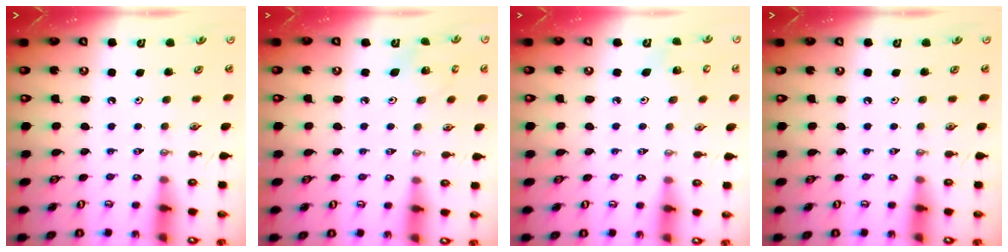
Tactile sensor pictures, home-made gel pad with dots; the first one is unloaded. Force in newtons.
{"total": 3.3, "press": 3.3, "slide": 0.1}
{"total": 3.4, "press": 3.4, "slide": 0.5}
{"total": 0.0}